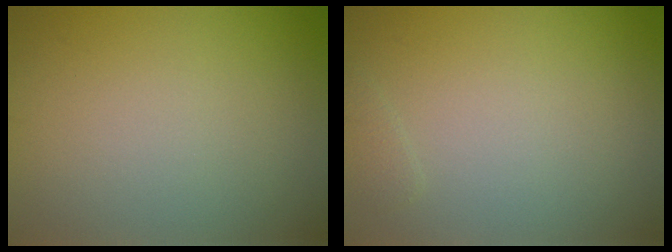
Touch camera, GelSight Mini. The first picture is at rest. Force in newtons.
{"total": 0.6, "press": 0.6, "slide": 0.1}